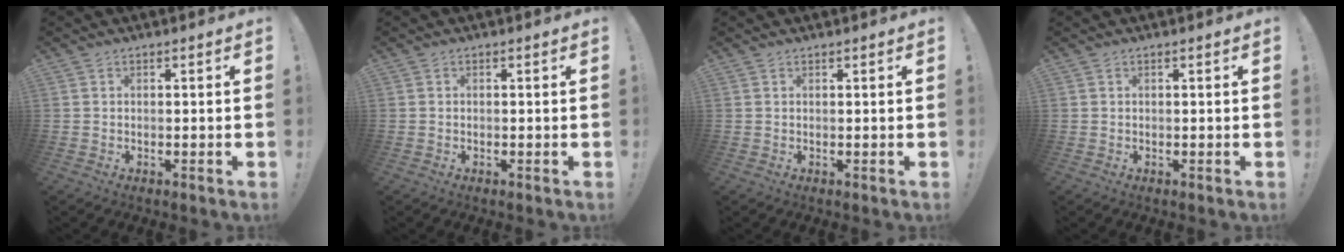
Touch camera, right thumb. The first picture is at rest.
{"total": 0.0}
{"total": 0.5, "force": [0.5, 0.1, -0.1], "torque": [0.009, -0.005, 0.009]}
{"total": 0.0}